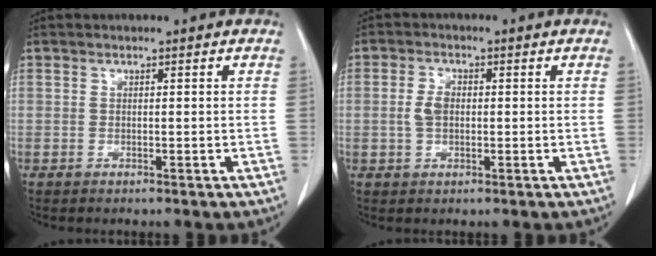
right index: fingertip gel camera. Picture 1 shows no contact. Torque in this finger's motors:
{"motor_torque": [0.64, 0.32, 0.23, 0.04]}